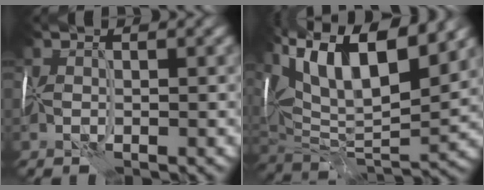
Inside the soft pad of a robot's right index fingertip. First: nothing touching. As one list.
[{"total": 15.5, "force": [7.8, 6.1, 11.9], "torque": [-0.220, 0.035, 0.133]}]